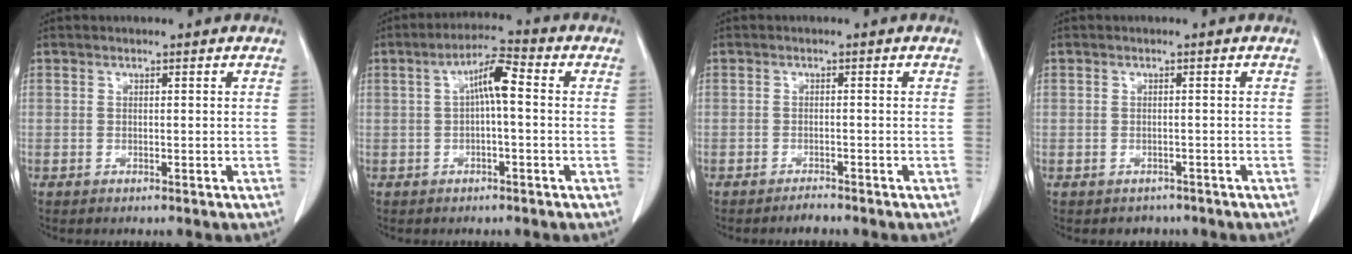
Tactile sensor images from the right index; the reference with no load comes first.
{"total": 5.6, "force": [0.5, 1.0, 5.5], "torque": [-0.098, 0.020, 0.007]}
{"total": 1.4, "force": [-1.4, 0.1, 0.4], "torque": [-0.008, -0.003, -0.022]}
{"total": 2.3, "force": [-1.5, 1.7, -0.1], "torque": [-0.005, 0.005, -0.023]}